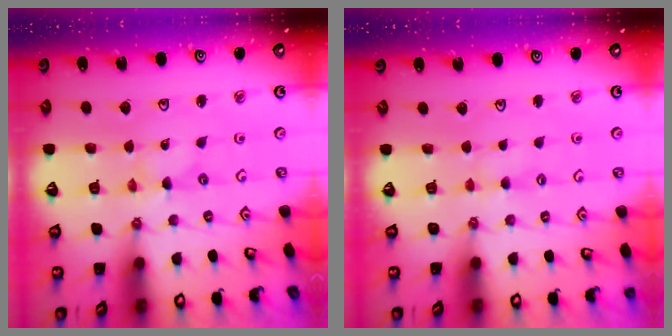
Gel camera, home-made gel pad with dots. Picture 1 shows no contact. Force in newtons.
{"total": 1.7, "press": 1.7, "slide": 0.3}